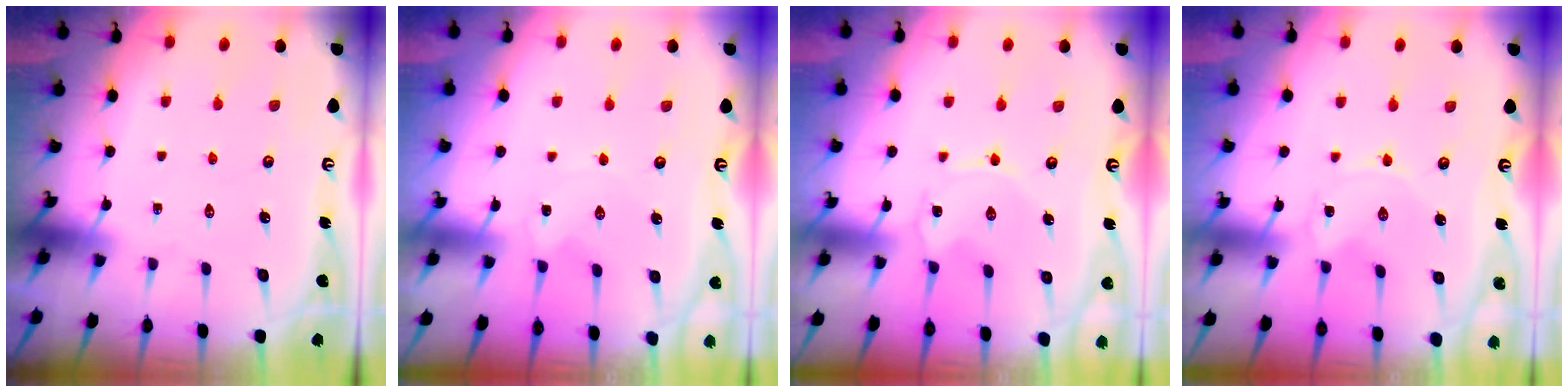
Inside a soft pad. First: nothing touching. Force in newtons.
{"total": 0.0}
{"total": 1.4, "press": 1.4, "slide": 0.1}
{"total": 0.0}